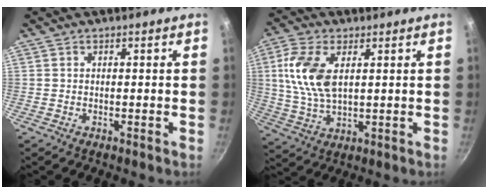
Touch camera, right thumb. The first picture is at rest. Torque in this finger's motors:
{"motor_torque": [-0.49, 0.78, 0.77, 0.11, 0.15]}